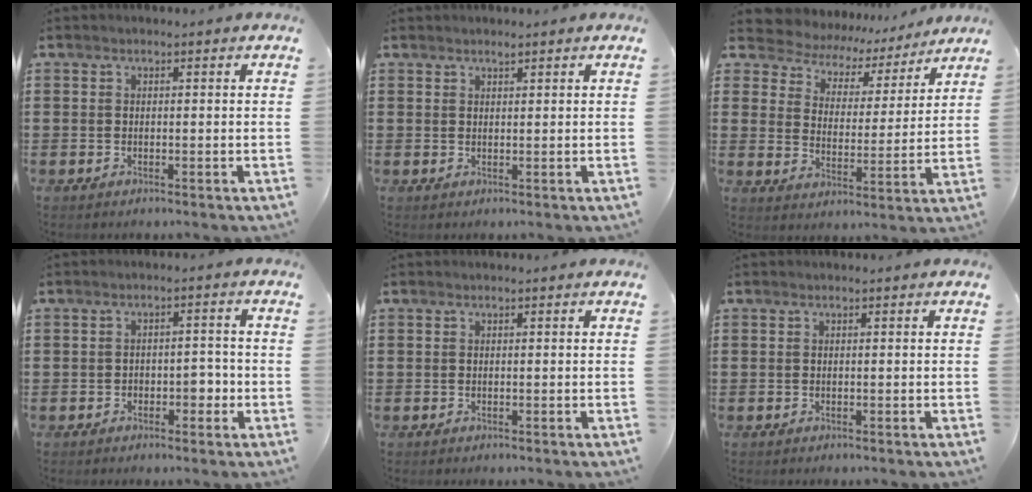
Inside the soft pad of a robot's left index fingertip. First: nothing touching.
{"total": 0.8, "force": [0.8, 0.1, 0.2], "torque": [-0.006, -0.002, 0.015]}
{"total": 5.1, "force": [4.8, 1.8, 0.4], "torque": [-0.042, -0.034, 0.078]}
{"total": 3.0, "force": [-1.4, 1.7, 2.0], "torque": [-0.038, 0.003, -0.030]}
{"total": 0.0}
{"total": 0.0}